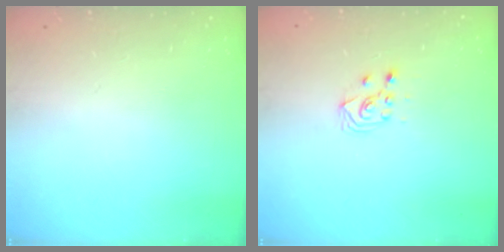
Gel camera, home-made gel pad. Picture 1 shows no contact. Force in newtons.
{"total": 3.1, "press": 2.9, "slide": 0.9}